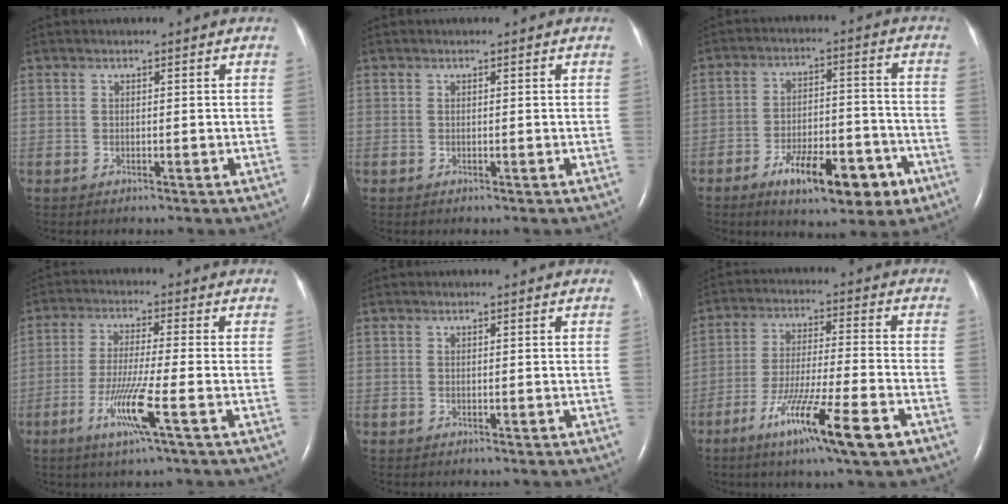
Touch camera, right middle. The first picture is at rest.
{"total": 0.0}
{"total": 12.5, "force": [-6.8, 4.4, 9.5], "torque": [-0.147, 0.007, -0.099]}
{"total": 7.8, "force": [-3.3, -0.9, 7.0], "torque": [-0.141, -0.023, -0.067]}
{"total": 0.0}
{"total": 13.1, "force": [-7.1, 0.1, 11.0], "torque": [-0.201, -0.032, -0.122]}